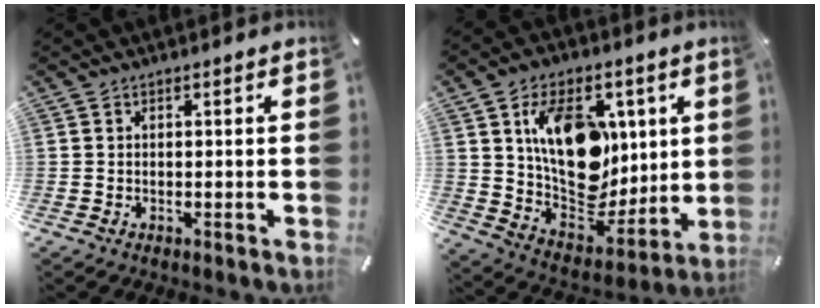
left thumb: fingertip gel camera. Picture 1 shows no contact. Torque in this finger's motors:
{"motor_torque": [2.52, 2.48, 1.56, -1.21, 0.55]}